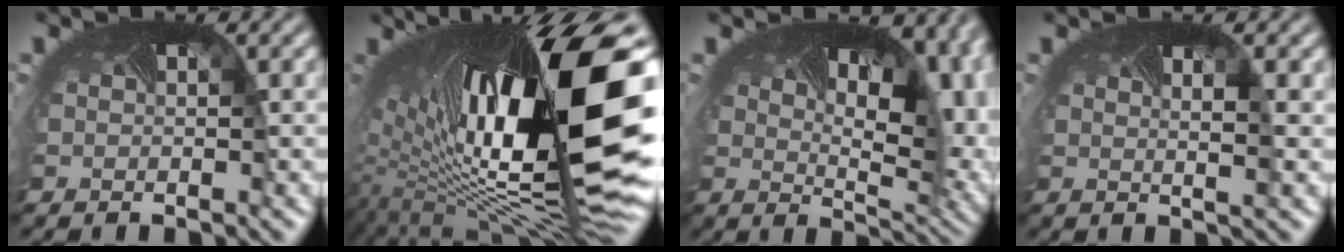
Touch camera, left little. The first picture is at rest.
{"total": 17.1, "force": [2.6, 5.7, 16.0], "torque": [-0.281, -0.013, 0.066]}
{"total": 14.2, "force": [3.5, 7.6, 11.5], "torque": [-0.169, -0.018, 0.092]}
{"total": 1.0, "force": [-0.1, -0.2, 0.9], "torque": [-0.018, -0.013, 0.007]}